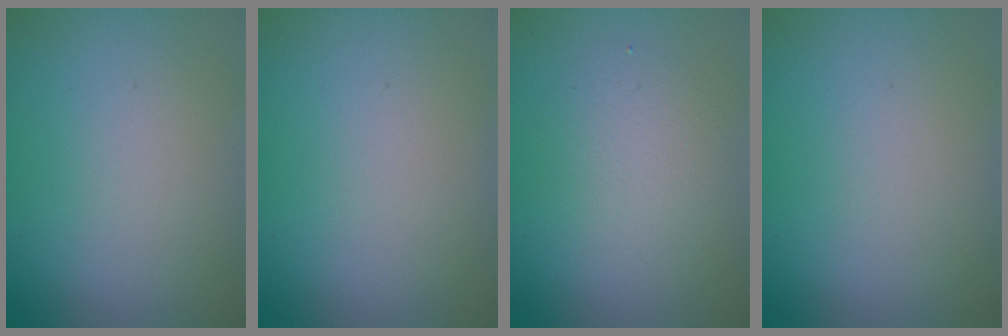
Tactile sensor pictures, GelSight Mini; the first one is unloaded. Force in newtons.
{"total": 0.0}
{"total": 2.5, "press": 2.5, "slide": 0.2}
{"total": 0.0}